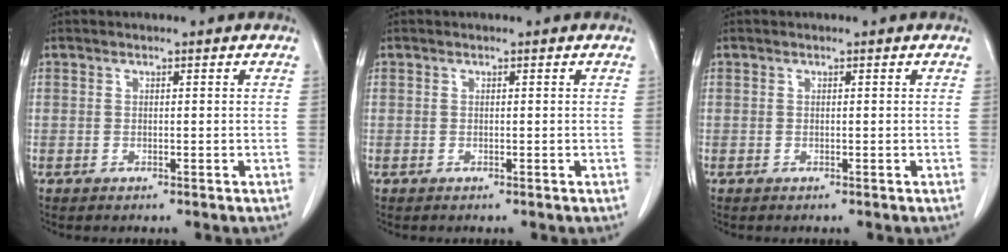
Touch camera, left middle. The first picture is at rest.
{"total": 0.0}
{"total": 0.0}